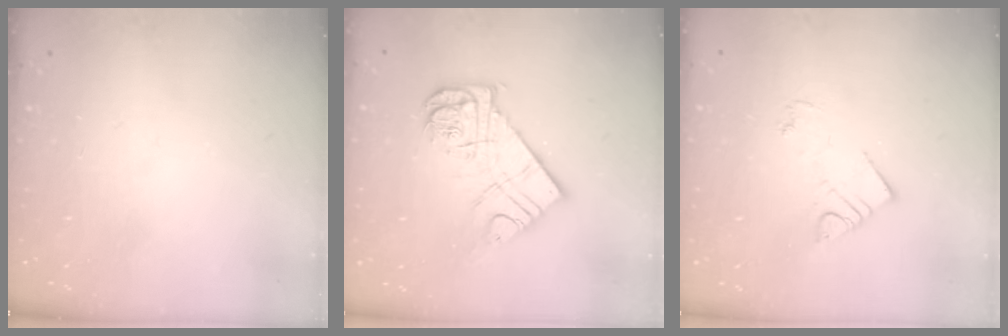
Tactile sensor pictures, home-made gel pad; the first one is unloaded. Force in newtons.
{"total": 13.9, "press": 13.8, "slide": 1.5}
{"total": 5.0, "press": 5.0, "slide": 0.2}